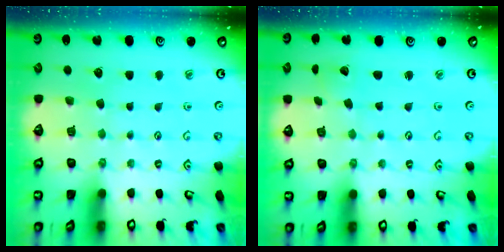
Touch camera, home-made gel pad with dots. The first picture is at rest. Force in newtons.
{"total": 2.0, "press": 2.0, "slide": 0.1}